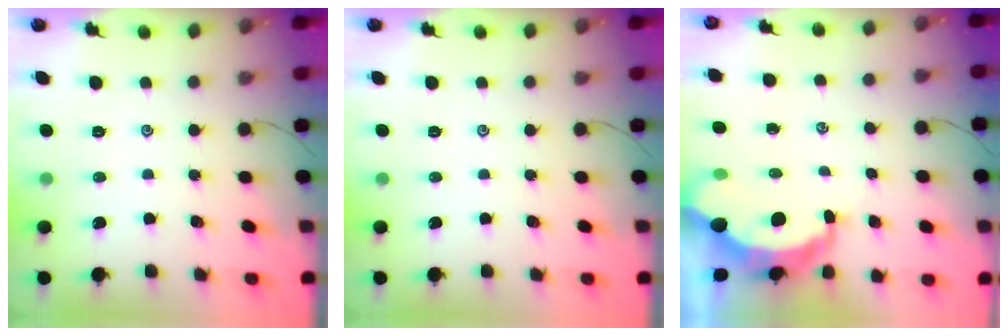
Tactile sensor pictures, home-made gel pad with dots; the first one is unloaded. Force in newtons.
{"total": 0.0}
{"total": 7.7, "press": 7.6, "slide": 0.8}